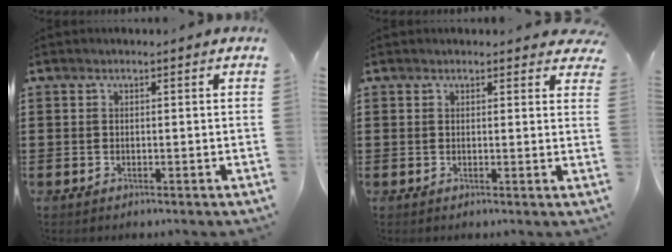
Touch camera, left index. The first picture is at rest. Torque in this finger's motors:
{"motor_torque": [0.33, -0.31, 0.10, 0.00]}